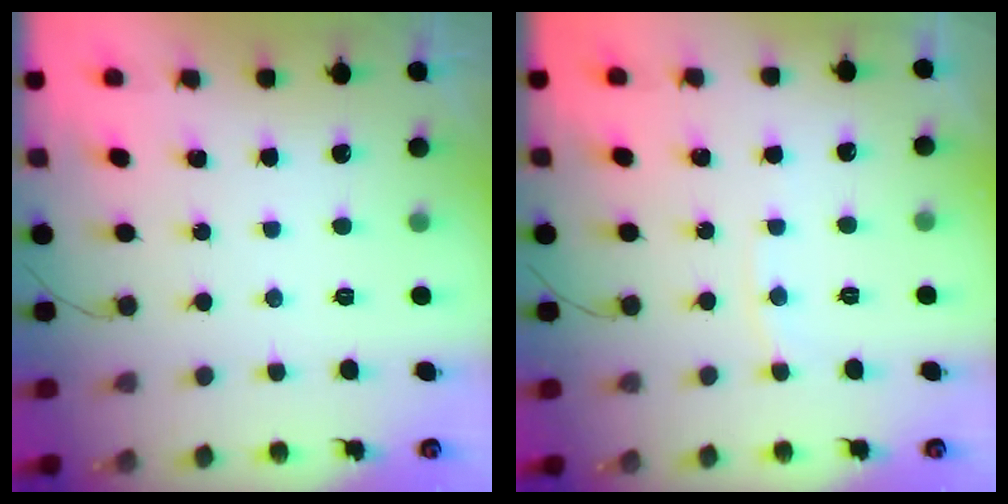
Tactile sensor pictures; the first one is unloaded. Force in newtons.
{"total": 2.8, "press": 2.7, "slide": 0.4}